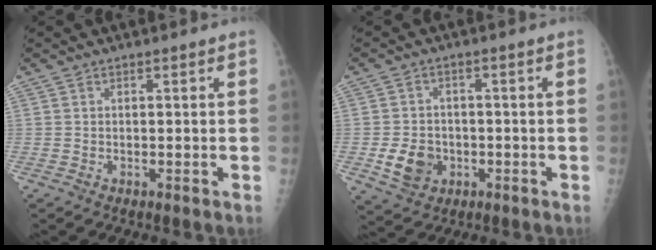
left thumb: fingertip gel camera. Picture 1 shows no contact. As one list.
[{"total": 6.7, "force": [-1.8, 5.5, 3.4], "torque": [-0.042, 0.007, -0.025]}]